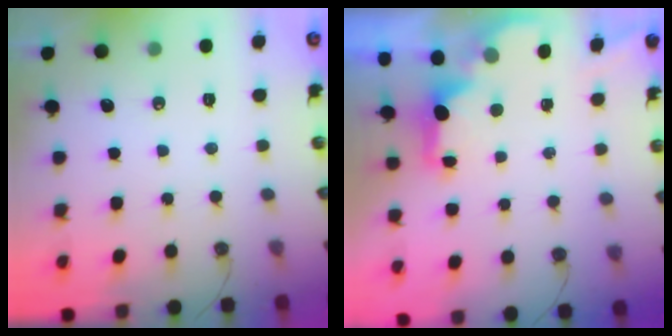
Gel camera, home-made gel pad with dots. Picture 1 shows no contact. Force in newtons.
{"total": 2.1, "press": 1.9, "slide": 0.8}